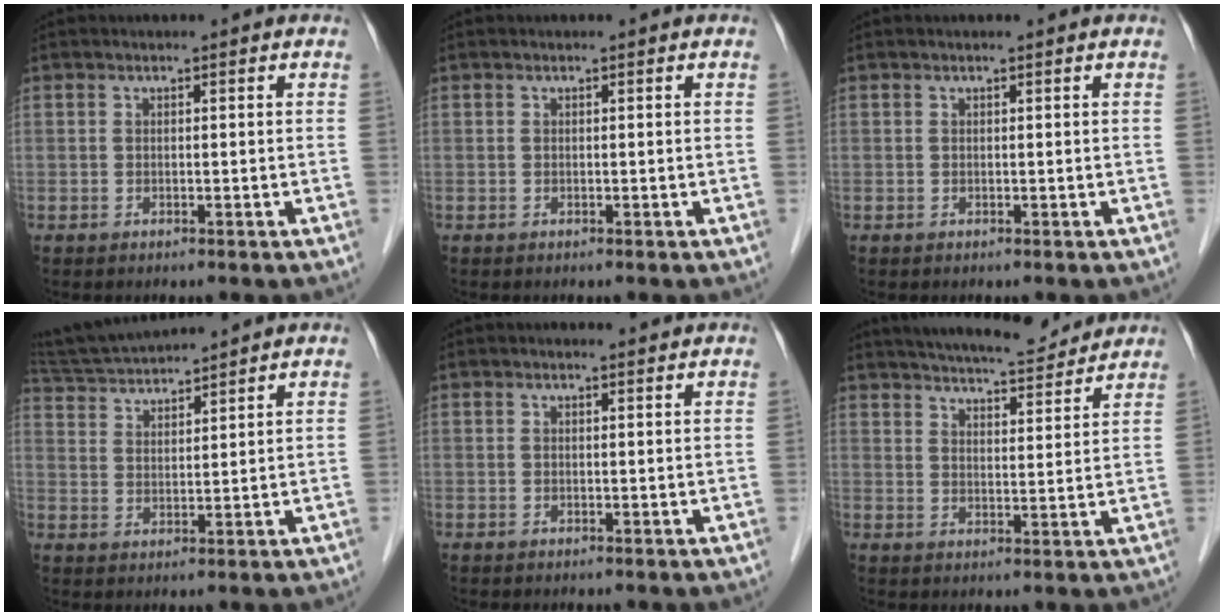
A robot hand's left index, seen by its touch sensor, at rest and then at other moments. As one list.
[{"total": 0.0}, {"total": 0.0}, {"total": 9.4, "force": [9.0, -0.3, 2.8], "torque": [-0.061, 0.025, 0.164]}, {"total": 0.9, "force": [0.9, 0.1, 0.3], "torque": [-0.012, 0.003, 0.013]}, {"total": 12.2, "force": [11.4, 1.9, 4.0], "torque": [-0.060, 0.004, 0.158]}]